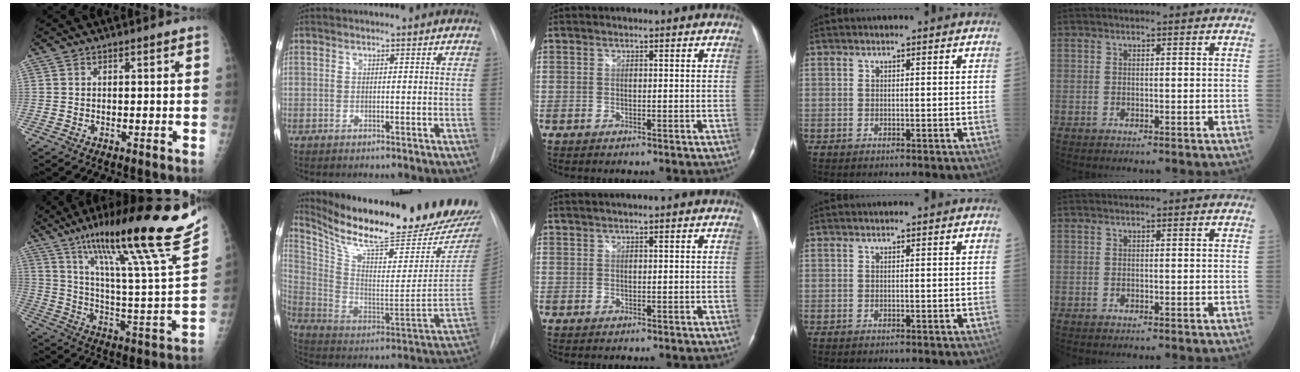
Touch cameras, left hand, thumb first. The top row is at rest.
{"thumb": {"total": 29.1, "force": [19.0, 2.6, 21.9], "torque": [-0.328, -0.065, 0.300]}, "index": {"total": 27.0, "force": [24.0, 2.7, 12.1], "torque": [-0.217, -0.092, 0.349]}, "middle": {"total": 1.1, "force": [0.9, -0.1, 0.6], "torque": [-0.014, 0.013, 0.022]}}